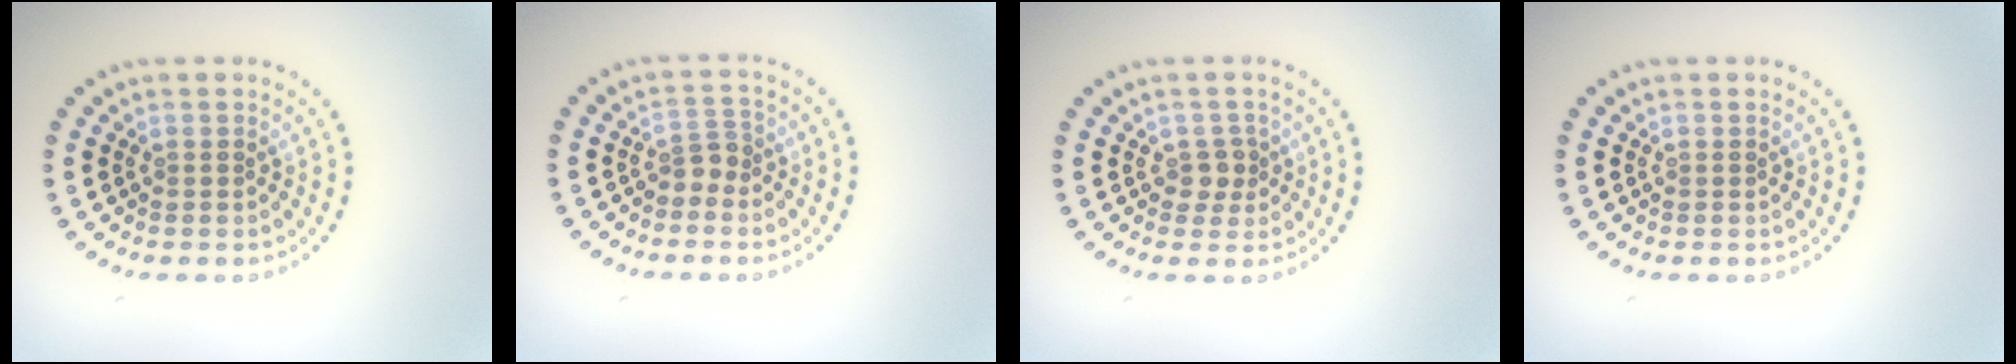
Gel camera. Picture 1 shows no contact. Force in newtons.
{"total": 1.8, "press": 1.3, "slide": 1.3}
{"total": 1.6, "press": 1.4, "slide": 0.8}
{"total": 0.0}